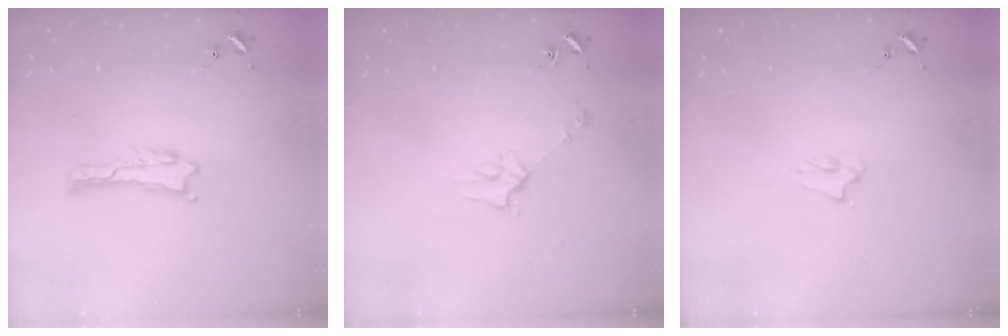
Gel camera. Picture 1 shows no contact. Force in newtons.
{"total": 2.8, "press": 2.8, "slide": 0.2}
{"total": 1.4, "press": 1.3, "slide": 0.3}